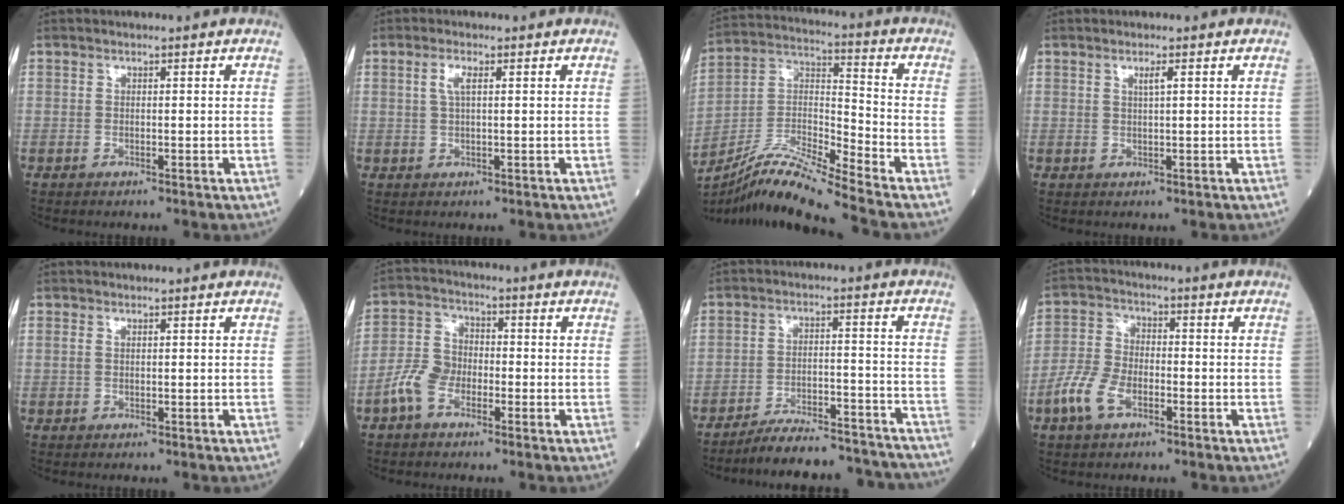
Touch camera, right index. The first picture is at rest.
{"total": 2.3, "force": [0.8, 0.5, 2.1], "torque": [-0.047, 0.004, 0.016]}
{"total": 13.8, "force": [-11.9, -1.4, 6.9], "torque": [-0.138, 0.001, -0.218]}
{"total": 1.3, "force": [0.6, -0.1, 1.2], "torque": [-0.022, -0.001, 0.010]}
{"total": 1.1, "force": [0.4, 0.6, 0.8], "torque": [-0.026, 0.009, 0.013]}
{"total": 6.1, "force": [-2.9, 3.8, 3.8], "torque": [-0.090, 0.015, -0.065]}
{"total": 16.6, "force": [-15.8, 2.5, 4.4], "torque": [-0.063, 0.014, -0.215]}
{"total": 7.1, "force": [-3.4, 3.8, 5.0], "torque": [-0.118, 0.006, -0.072]}